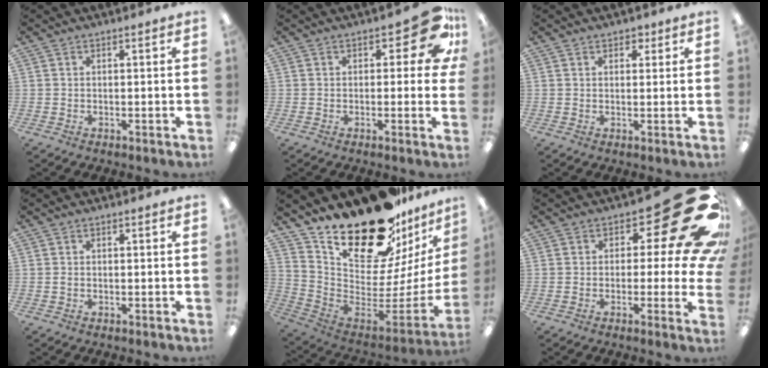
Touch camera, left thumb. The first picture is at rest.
{"total": 9.4, "force": [4.1, 4.3, 7.2], "torque": [-0.090, -0.009, 0.070]}
{"total": 2.6, "force": [1.8, 1.8, 0.7], "torque": [0.001, -0.003, 0.029]}
{"total": 0.6, "force": [0.1, 0.5, 0.4], "torque": [-0.008, 0.004, 0.000]}
{"total": 26.3, "force": [20.7, 10.1, 12.6], "torque": [-0.195, -0.154, 0.375]}
{"total": 19.6, "force": [9.3, 7.4, 15.6], "torque": [-0.194, -0.064, 0.149]}